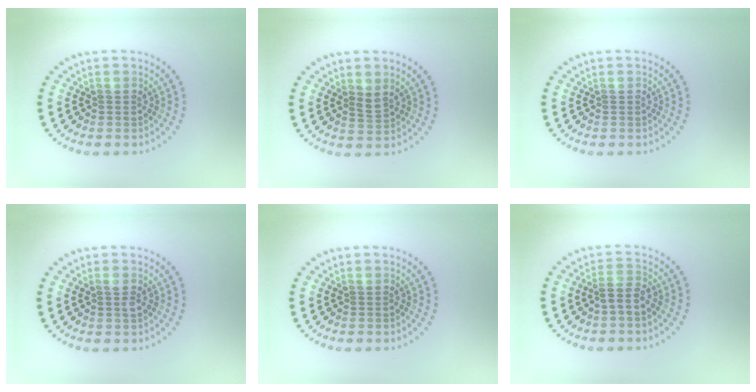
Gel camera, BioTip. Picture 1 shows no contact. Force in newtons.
{"total": 1.4, "press": 1.1, "slide": 0.9}
{"total": 0.0}
{"total": 1.0, "press": 0.9, "slide": 0.4}
{"total": 0.0}
{"total": 1.9, "press": 1.6, "slide": 0.9}